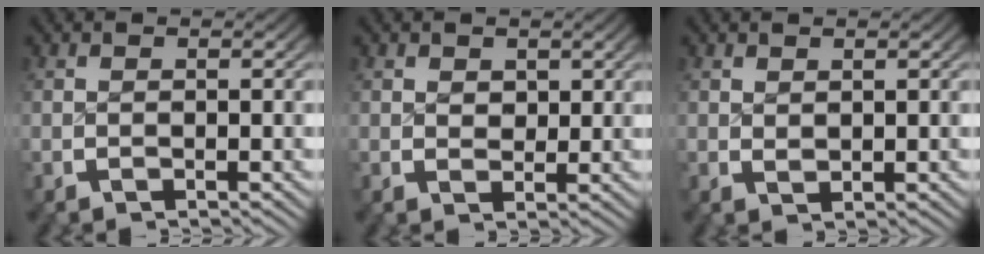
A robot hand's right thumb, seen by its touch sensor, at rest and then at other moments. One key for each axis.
{"total": 1.5, "fx": 0.9, "fy": 1.1, "fz": 0.5, "tx": -0.006, "ty": -0.017, "tz": 0.025}
{"total": 0.9, "fx": 0.7, "fy": 0.3, "fz": 0.3, "tx": -0.002, "ty": -0.003, "tz": 0.022}